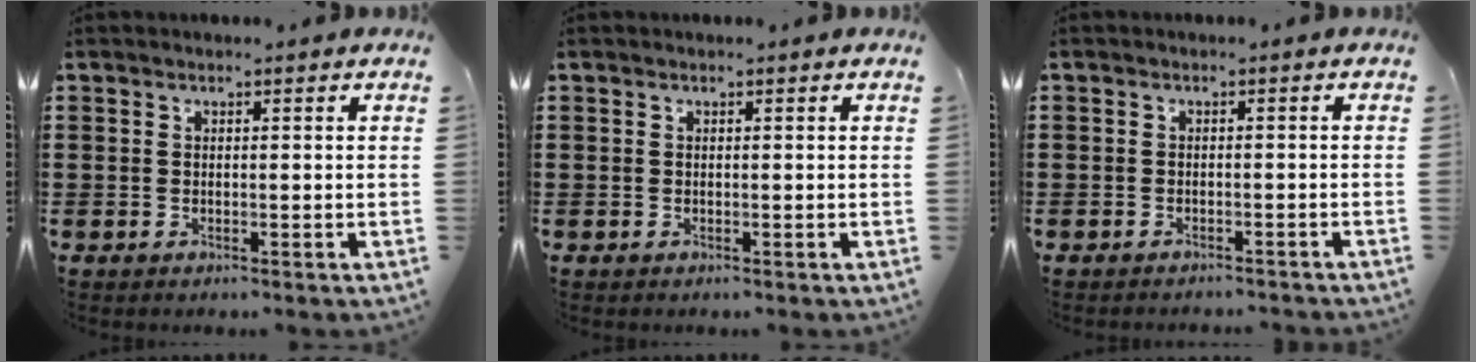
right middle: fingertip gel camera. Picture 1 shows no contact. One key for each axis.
{"total": 0.0}
{"total": 1.3, "fx": -1.2, "fy": 0.2, "fz": -0.2, "tx": 0.001, "ty": 0.004, "tz": -0.029}